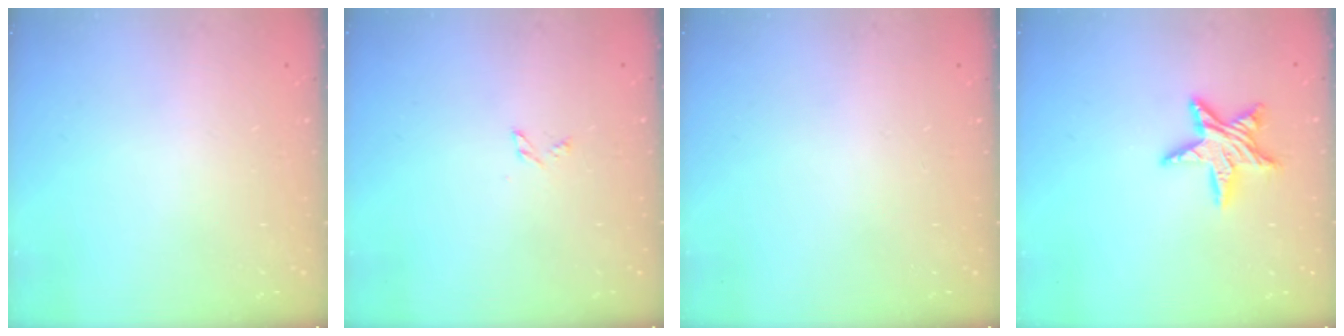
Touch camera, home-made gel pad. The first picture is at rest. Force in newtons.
{"total": 2.4, "press": 2.3, "slide": 0.3}
{"total": 0.0}
{"total": 10.5, "press": 10.5, "slide": 0.8}